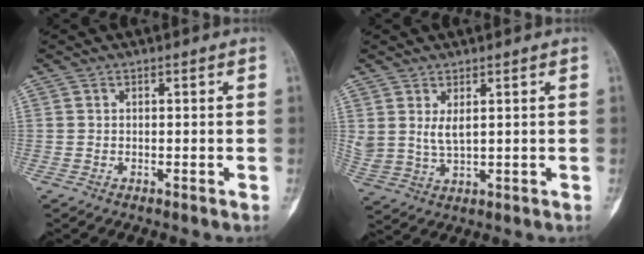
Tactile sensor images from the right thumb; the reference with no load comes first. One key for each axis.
{"total": 4.4, "fx": 1.7, "fy": 2.0, "fz": 3.5, "tx": -0.075, "ty": -0.011, "tz": 0.047}